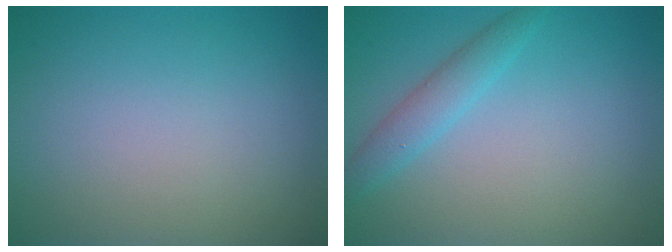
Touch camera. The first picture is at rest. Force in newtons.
{"total": 2.3, "press": 2.3, "slide": 0.1}